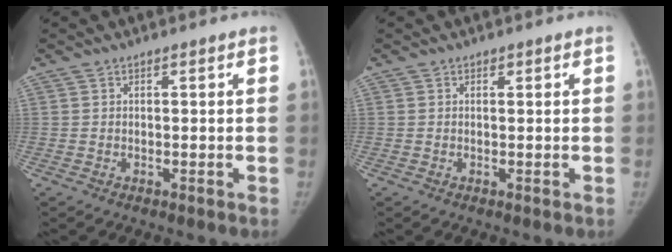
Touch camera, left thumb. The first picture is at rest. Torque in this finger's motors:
{"motor_torque": [0.10, -0.26, -0.12, 0.13, -0.02]}